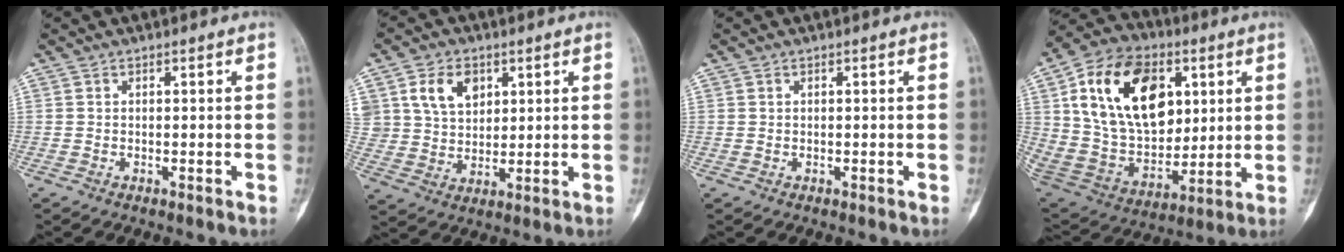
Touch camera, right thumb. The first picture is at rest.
{"total": 9.2, "force": [3.9, 6.7, 4.9], "torque": [-0.066, -0.015, 0.079]}
{"total": 0.0}
{"total": 27.0, "force": [8.1, 17.9, 18.5], "torque": [-0.320, -0.005, 0.152]}